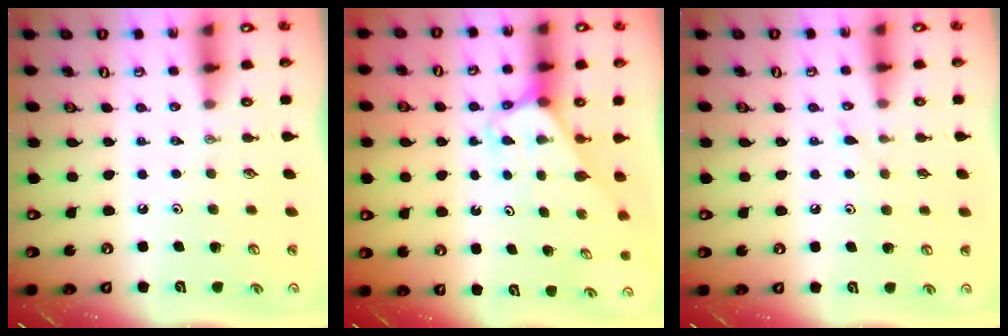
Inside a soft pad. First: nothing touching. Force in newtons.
{"total": 3.3, "press": 3.3, "slide": 0.2}
{"total": 7.9, "press": 7.9, "slide": 0.6}